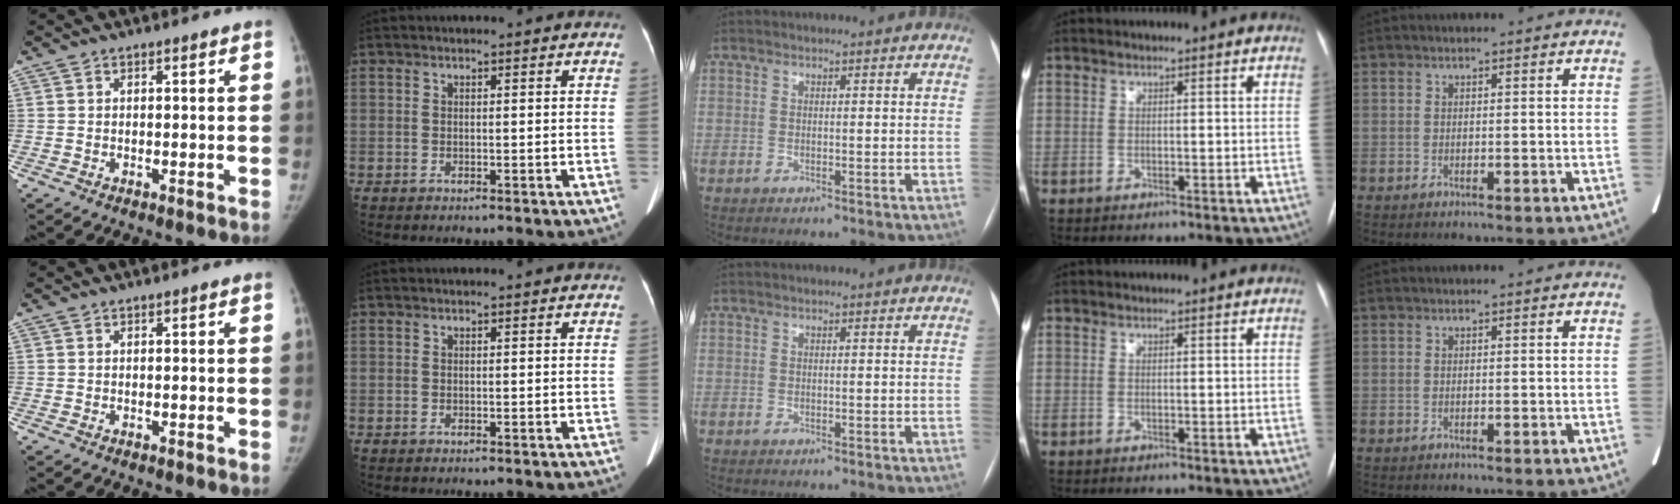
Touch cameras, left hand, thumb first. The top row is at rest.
{}